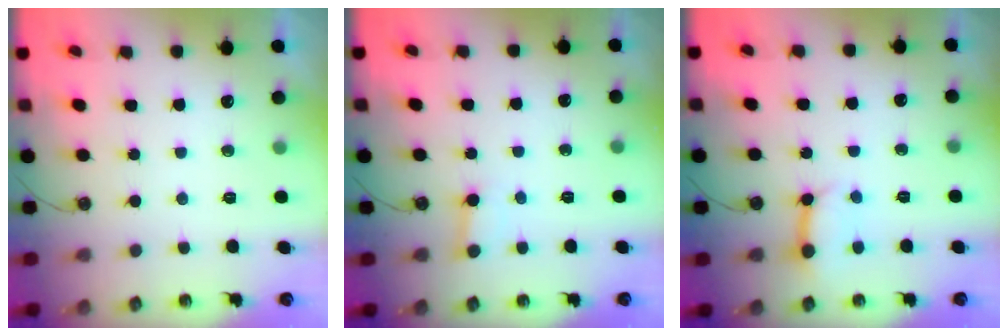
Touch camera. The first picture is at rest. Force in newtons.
{"total": 2.9, "press": 2.9, "slide": 0.2}
{"total": 8.9, "press": 8.8, "slide": 1.1}